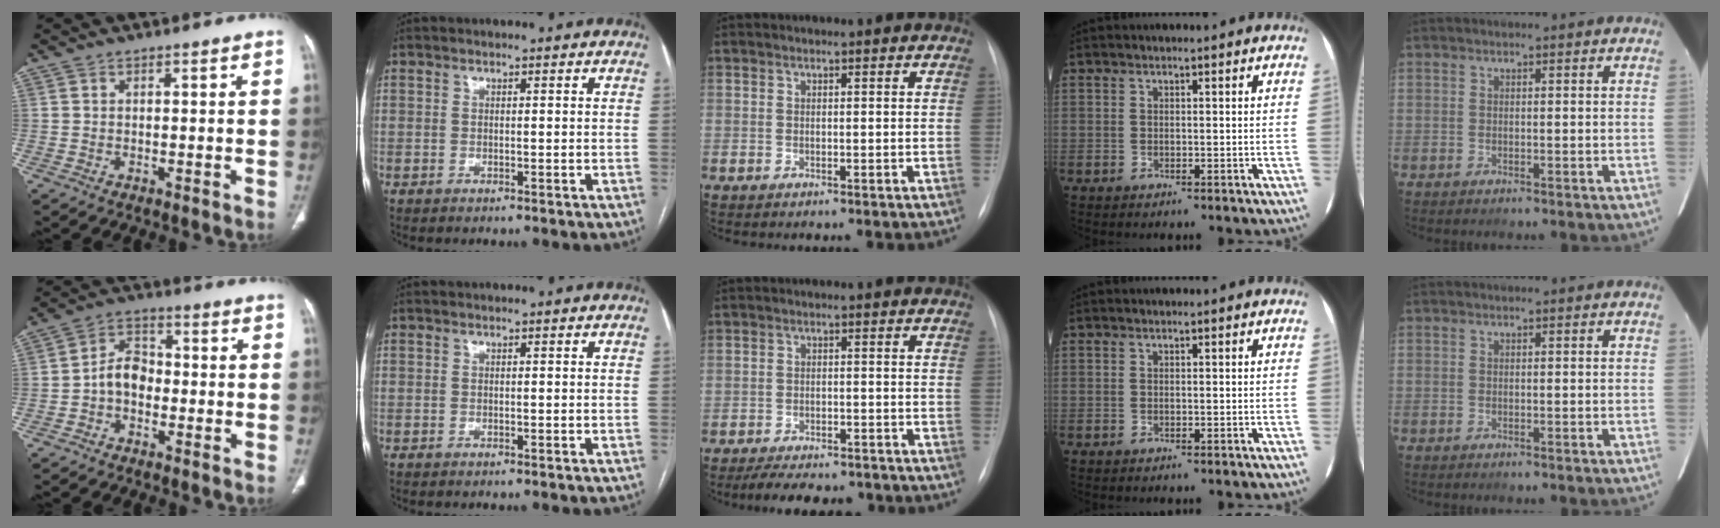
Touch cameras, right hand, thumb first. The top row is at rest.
{"thumb": {"total": 6.0, "force": [-1.5, 4.4, 3.8], "torque": [-0.049, 0.025, -0.039]}, "middle": {"total": 9.8, "force": [-8.5, 3.2, 3.9], "torque": [-0.058, 0.001, -0.114]}}